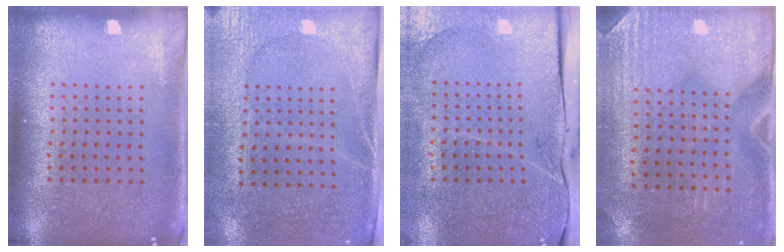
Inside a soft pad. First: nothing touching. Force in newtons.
{"total": 2.7, "press": 2.3, "slide": 1.4}
{"total": 3.4, "press": 3.2, "slide": 1.4}
{"total": 2.9, "press": 2.5, "slide": 1.4}